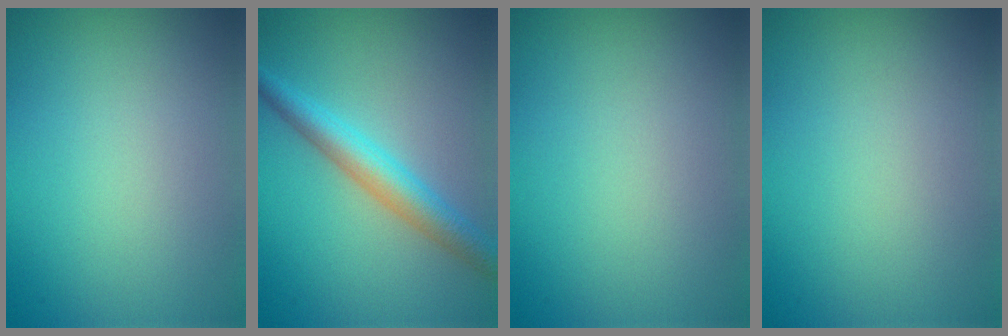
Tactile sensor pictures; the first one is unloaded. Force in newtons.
{"total": 4.1, "press": 4.1, "slide": 0.0}
{"total": 0.0}
{"total": 0.0}